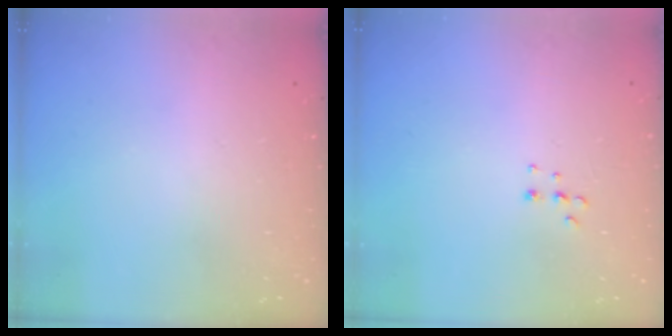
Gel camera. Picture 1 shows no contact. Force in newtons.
{"total": 5.1, "press": 5.0, "slide": 0.7}